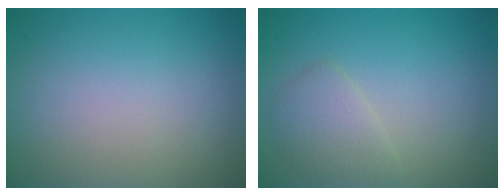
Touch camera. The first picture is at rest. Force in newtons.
{"total": 2.1, "press": 2.1, "slide": 0.1}